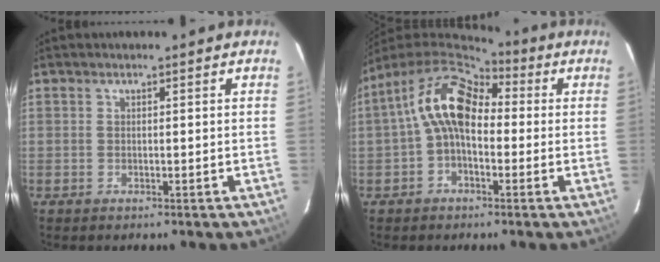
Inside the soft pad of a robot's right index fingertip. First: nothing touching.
{"total": 10.6, "force": [0.7, 6.4, 8.5], "torque": [-0.151, 0.032, 0.002]}